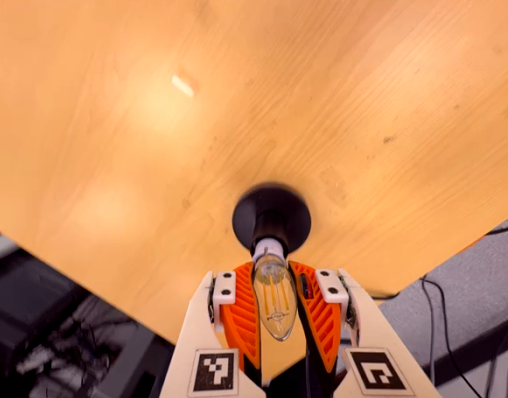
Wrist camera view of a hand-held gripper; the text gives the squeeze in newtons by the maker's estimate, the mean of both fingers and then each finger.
{"total": 19.5, "left": 18.1, "right": 21.0}